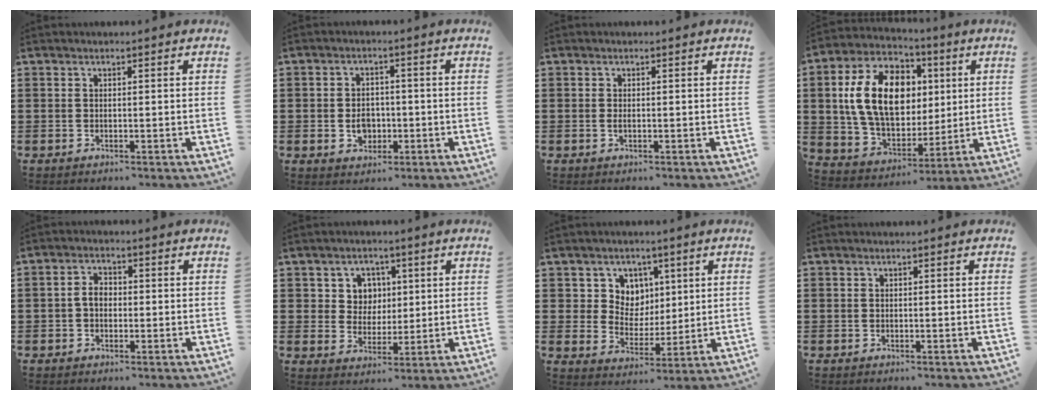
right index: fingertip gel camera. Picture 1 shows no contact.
{"total": 3.7, "force": [-0.8, 2.9, 2.1], "torque": [-0.039, 0.000, -0.018]}
{"total": 0.5, "force": [-0.1, 0.0, 0.5], "torque": [-0.011, -0.005, -0.001]}
{"total": 15.7, "force": [2.3, 10.5, 11.5], "torque": [-0.264, 0.016, 0.039]}
{"total": 2.8, "force": [-0.4, 1.9, 2.1], "torque": [-0.040, 0.005, -0.010]}
{"total": 5.0, "force": [1.7, 4.6, 1.2], "torque": [-0.041, 0.013, 0.028]}
{"total": 6.4, "force": [2.9, 5.6, 0.8], "torque": [-0.044, 0.001, 0.052]}
{"total": 0.0}